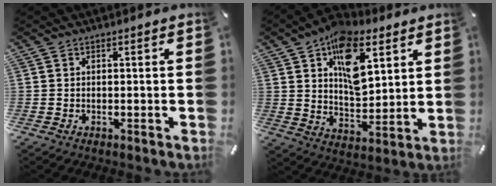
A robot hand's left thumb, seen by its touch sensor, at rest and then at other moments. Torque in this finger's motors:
{"motor_torque": [1.74, 2.43, 1.81, -0.97, 0.45]}